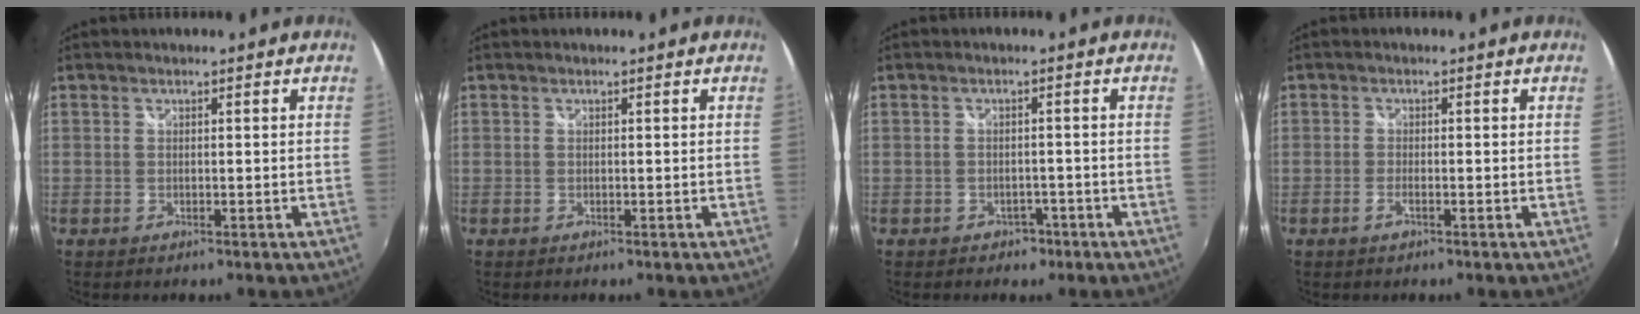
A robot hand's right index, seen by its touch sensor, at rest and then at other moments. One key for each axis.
{"total": 0.0}
{"total": 3.2, "fx": -2.0, "fy": 2.4, "fz": 0.9, "tx": -0.023, "ty": 0.001, "tz": -0.022}
{"total": 1.5, "fx": -0.9, "fy": 0.4, "fz": 1.1, "tx": -0.027, "ty": -0.002, "tz": -0.017}